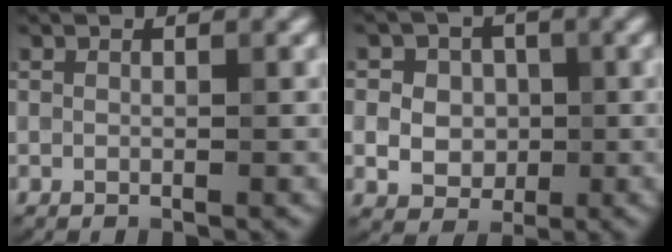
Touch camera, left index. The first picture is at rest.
{"total": 6.1, "force": [0.9, 5.3, 2.9], "torque": [-0.032, 0.026, -0.004]}